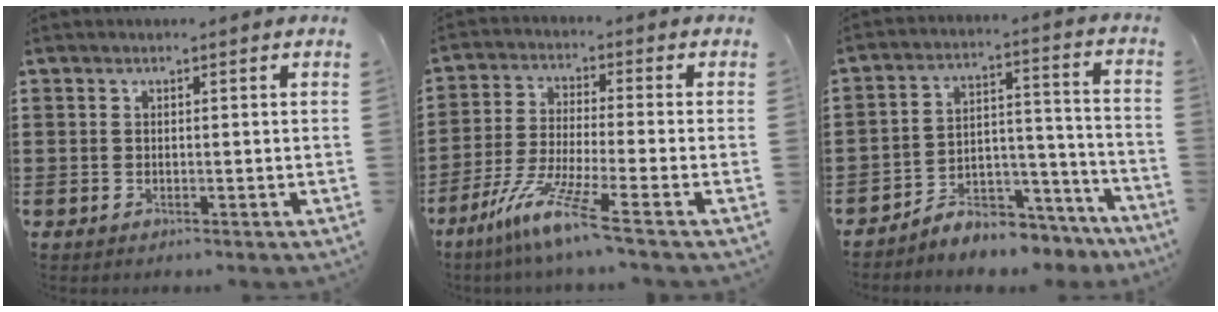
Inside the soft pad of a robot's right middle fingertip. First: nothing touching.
{"total": 8.3, "force": [-5.9, -0.5, 5.8], "torque": [-0.129, -0.022, -0.117]}
{"total": 5.7, "force": [-5.4, 1.4, 0.8], "torque": [-0.014, 0.013, -0.106]}